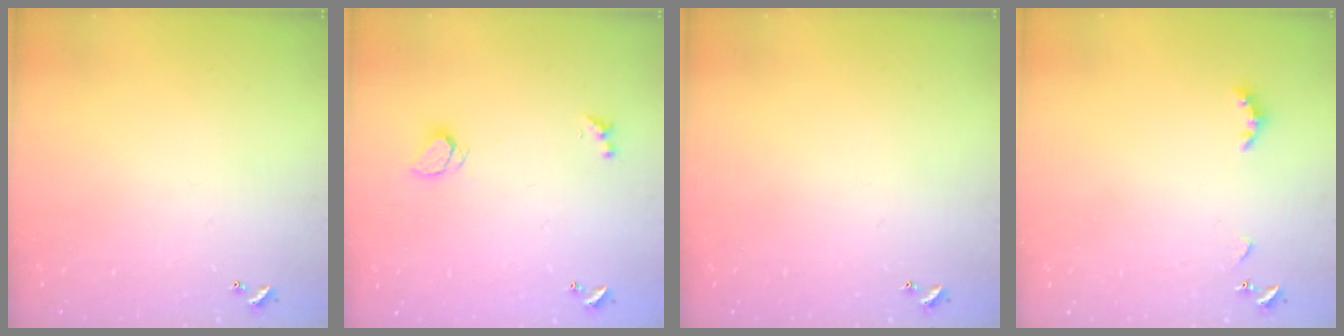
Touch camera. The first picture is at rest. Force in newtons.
{"total": 2.3, "press": 2.2, "slide": 0.7}
{"total": 0.0}
{"total": 2.9, "press": 2.8, "slide": 0.6}